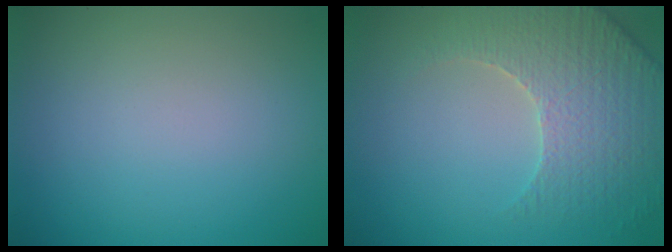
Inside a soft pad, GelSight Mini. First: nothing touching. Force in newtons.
{"total": 4.6, "press": 4.3, "slide": 1.4}